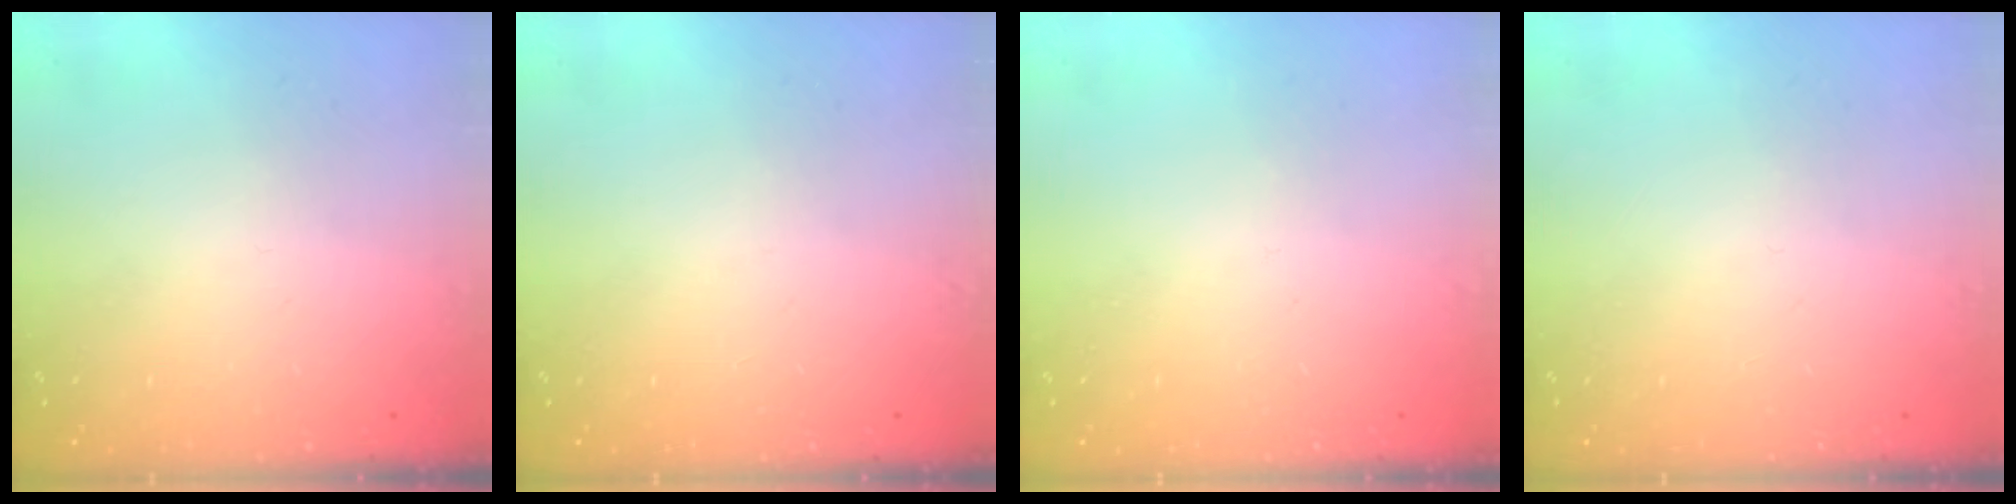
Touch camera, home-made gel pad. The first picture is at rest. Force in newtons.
{"total": 0.0}
{"total": 0.0}
{"total": 0.0}